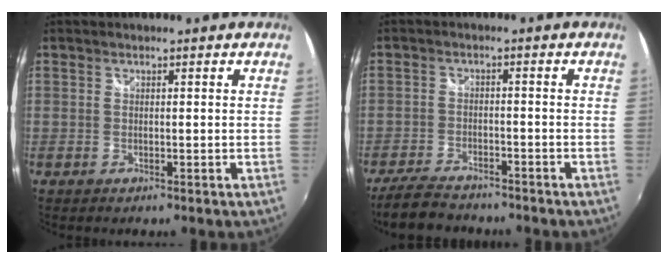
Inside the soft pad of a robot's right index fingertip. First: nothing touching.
{"total": 8.5, "force": [-7.3, 3.1, 3.0], "torque": [-0.093, -0.009, -0.124]}